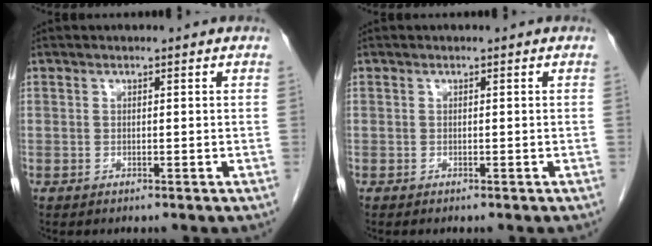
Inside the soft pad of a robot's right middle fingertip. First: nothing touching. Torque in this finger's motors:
{"motor_torque": [0.01, 0.02, 0.00, 0.00]}